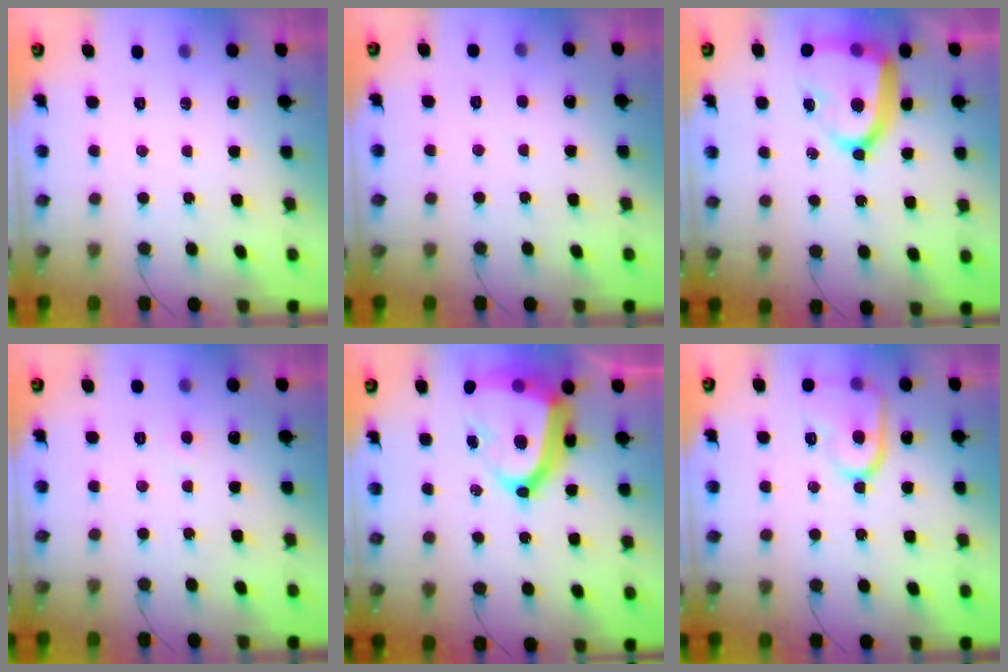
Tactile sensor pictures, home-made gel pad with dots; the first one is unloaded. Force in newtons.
{"total": 2.4, "press": 2.4, "slide": 0.2}
{"total": 17.3, "press": 17.3, "slide": 1.6}
{"total": 2.1, "press": 2.1, "slide": 0.3}
{"total": 20.6, "press": 20.5, "slide": 1.9}
{"total": 13.4, "press": 13.4, "slide": 1.3}